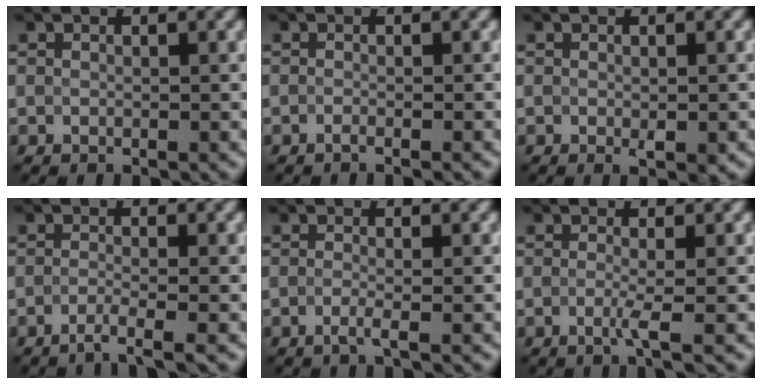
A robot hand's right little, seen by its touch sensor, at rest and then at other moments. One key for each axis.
{"total": 1.1, "fx": -1.0, "fy": 0.1, "fz": 0.3, "tx": 0.002, "ty": -0.010, "tz": -0.022}
{"total": 1.2, "fx": -0.8, "fy": 0.0, "fz": 0.9, "tx": -0.023, "ty": -0.003, "tz": -0.008}
{"total": 2.2, "fx": -2.0, "fy": -0.1, "fz": 0.9, "tx": -0.008, "ty": 0.001, "tz": -0.049}
{"total": 1.2, "fx": -1.0, "fy": 0.1, "fz": 0.6, "tx": -0.010, "ty": -0.006, "tz": -0.023}
{"total": 1.4, "fx": -0.9, "fy": 0.1, "fz": 1.1, "tx": -0.022, "ty": -0.006, "tz": -0.019}